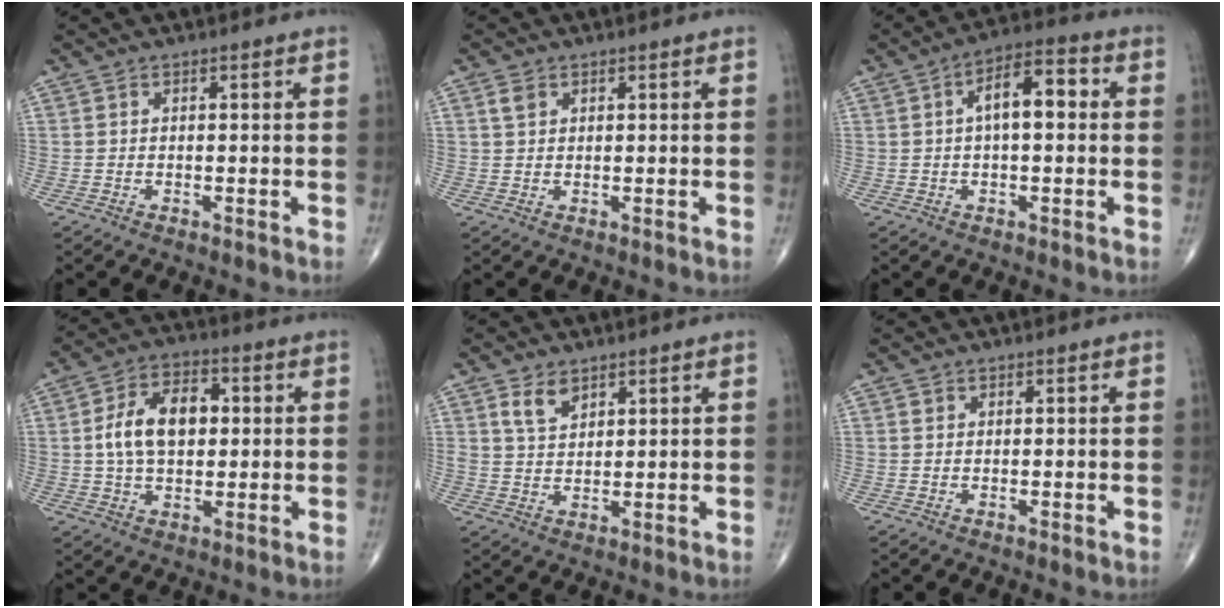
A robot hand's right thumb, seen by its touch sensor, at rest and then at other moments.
{"total": 2.0, "force": [1.0, 1.4, 1.0], "torque": [-0.018, 0.002, 0.020]}
{"total": 8.9, "force": [1.3, 3.9, 7.8], "torque": [-0.118, 0.027, 0.011]}
{"total": 12.0, "force": [1.3, 7.5, 9.3], "torque": [-0.148, 0.015, 0.018]}
{"total": 4.5, "force": [2.7, 2.6, 2.5], "torque": [-0.034, -0.018, 0.055]}
{"total": 0.6, "force": [0.2, 0.6, 0.1], "torque": [0.002, 0.000, 0.004]}